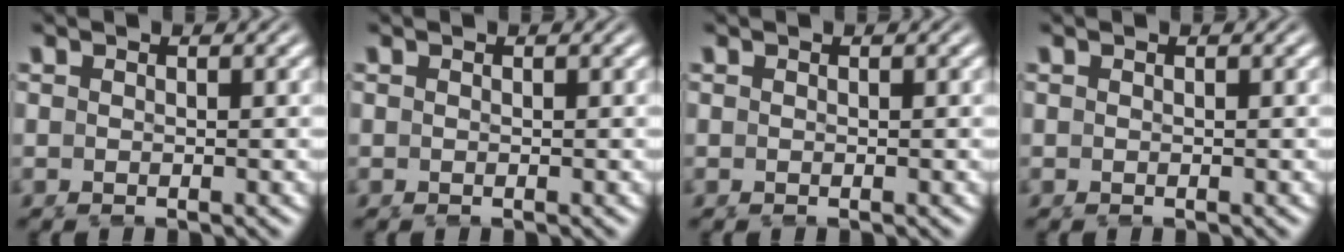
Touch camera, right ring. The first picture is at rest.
{"total": 0.0}
{"total": 0.0}
{"total": 0.0}